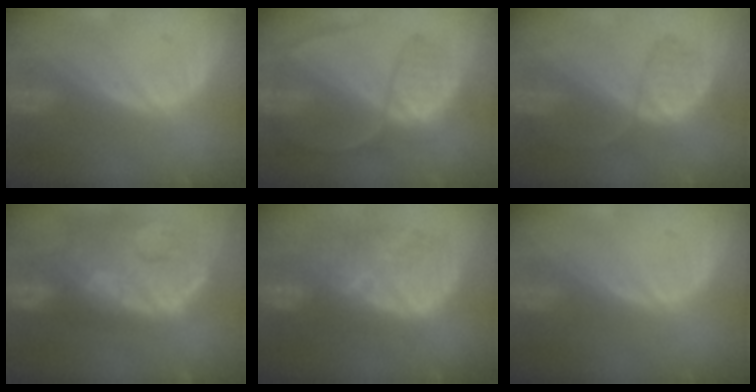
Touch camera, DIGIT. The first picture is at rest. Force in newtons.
{"total": 7.9, "press": 7.2, "slide": 3.2}
{"total": 6.5, "press": 6.0, "slide": 2.3}
{"total": 14.7, "press": 11.9, "slide": 8.6}
{"total": 10.6, "press": 10.4, "slide": 2.3}
{"total": 0.0}